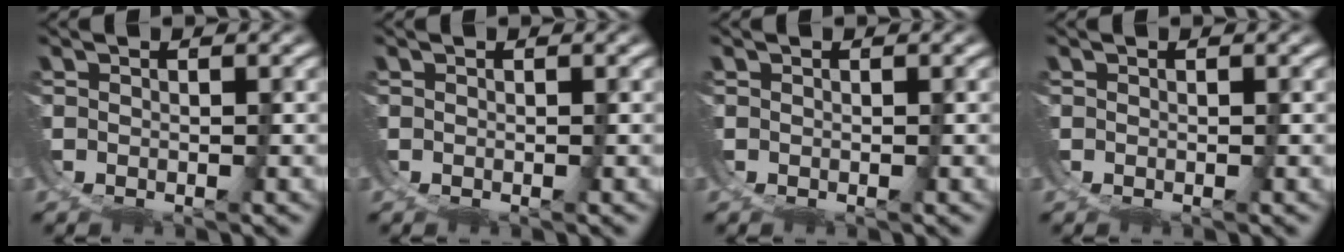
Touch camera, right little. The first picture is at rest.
{"total": 0.0}
{"total": 0.0}
{"total": 0.0}